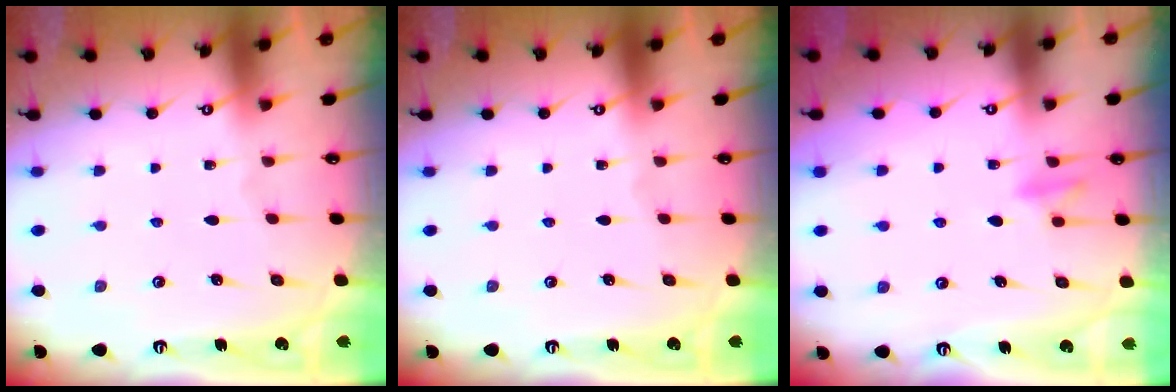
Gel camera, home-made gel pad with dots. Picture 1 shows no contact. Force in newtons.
{"total": 0.0}
{"total": 9.2, "press": 9.2, "slide": 0.8}